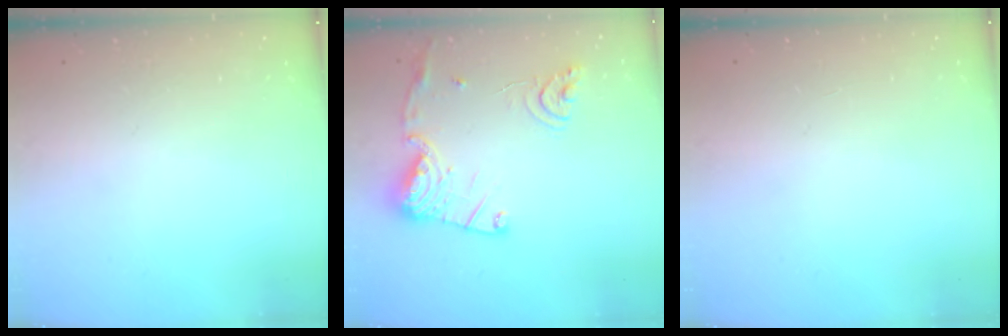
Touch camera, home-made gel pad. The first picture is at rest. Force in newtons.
{"total": 15.4, "press": 15.3, "slide": 1.5}
{"total": 0.9, "press": 0.9, "slide": 0.1}